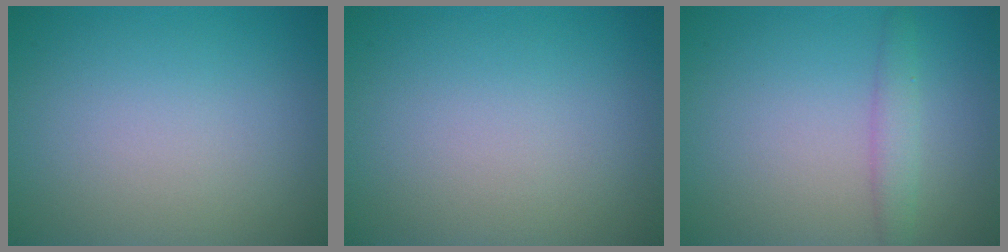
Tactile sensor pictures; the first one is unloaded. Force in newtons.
{"total": 0.0}
{"total": 1.9, "press": 1.9, "slide": 0.1}